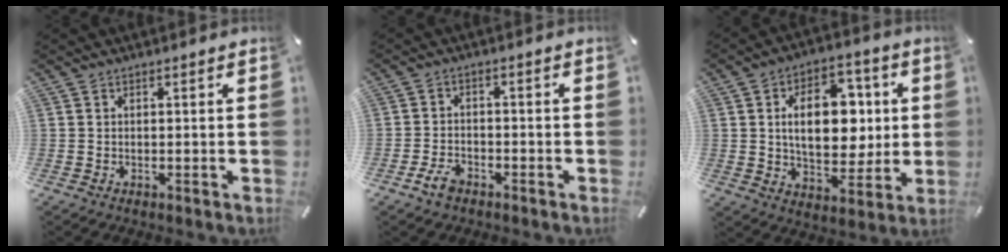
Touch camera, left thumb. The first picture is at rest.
{"total": 4.2, "force": [-2.8, 2.3, 2.1], "torque": [-0.053, 0.007, -0.055]}
{"total": 16.4, "force": [2.3, 10.8, 12.2], "torque": [-0.185, 0.001, 0.038]}